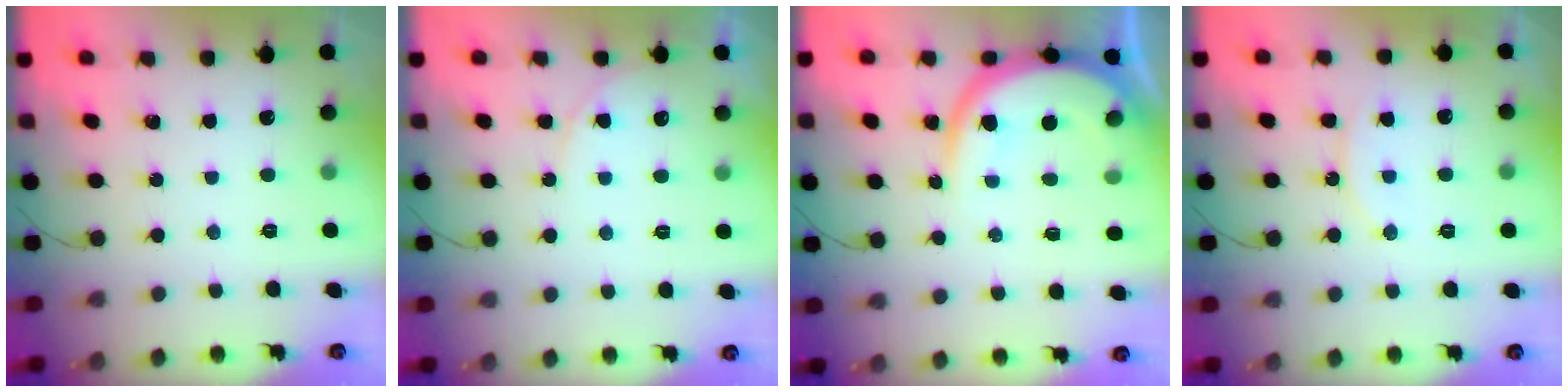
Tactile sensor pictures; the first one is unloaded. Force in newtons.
{"total": 5.5, "press": 5.5, "slide": 0.5}
{"total": 11.0, "press": 10.9, "slide": 1.2}
{"total": 10.4, "press": 10.4, "slide": 0.8}